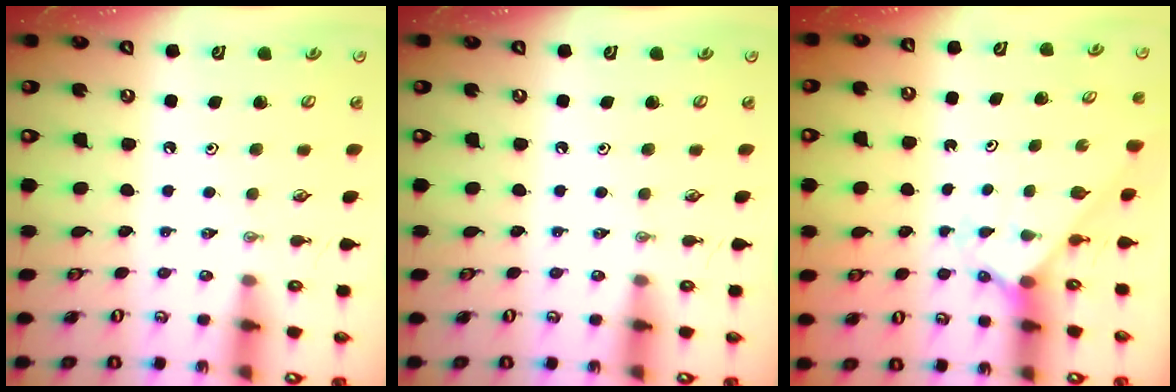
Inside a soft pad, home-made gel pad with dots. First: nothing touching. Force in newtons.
{"total": 0.0}
{"total": 2.3, "press": 2.3, "slide": 0.2}